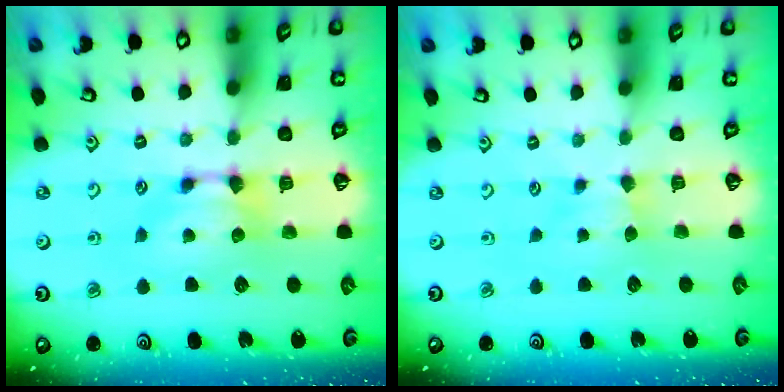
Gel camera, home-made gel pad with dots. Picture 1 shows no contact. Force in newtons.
{"total": 2.9, "press": 2.9, "slide": 0.3}